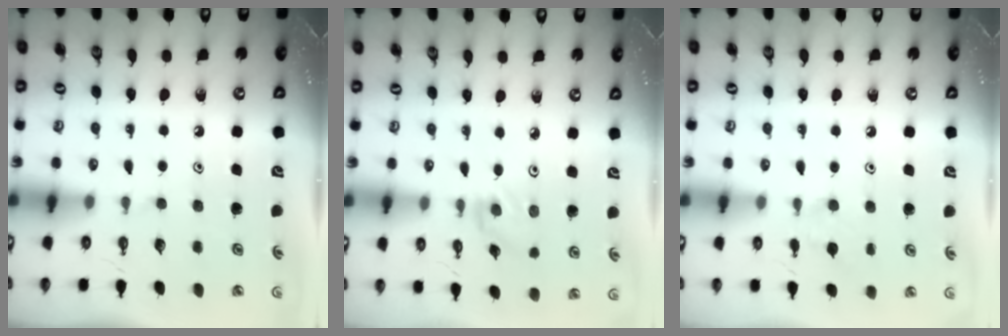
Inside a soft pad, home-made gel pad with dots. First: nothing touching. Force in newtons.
{"total": 0.9, "press": 0.9, "slide": 0.2}
{"total": 5.5, "press": 5.4, "slide": 0.8}